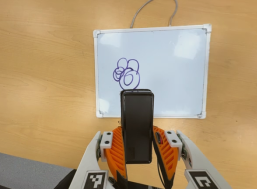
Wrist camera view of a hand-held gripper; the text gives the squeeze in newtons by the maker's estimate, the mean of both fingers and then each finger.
{"total": 3.9, "left": 2.7, "right": 5.1}